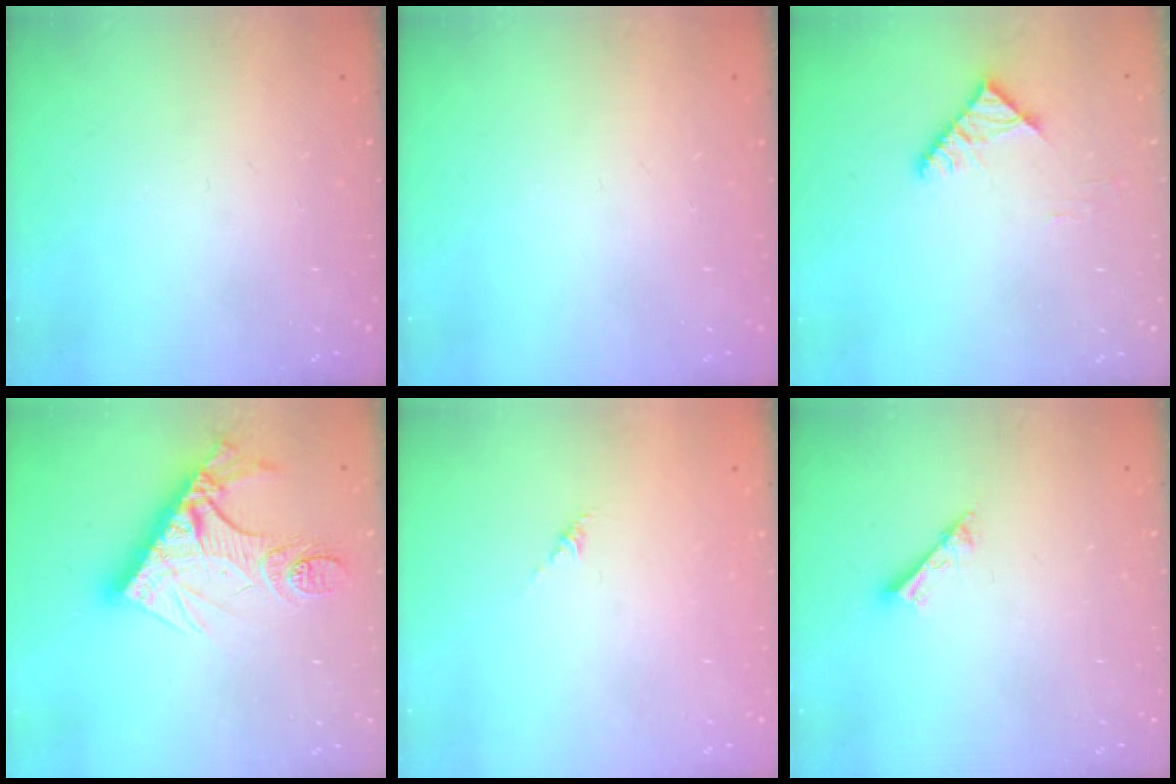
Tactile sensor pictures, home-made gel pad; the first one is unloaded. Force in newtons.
{"total": 0.0}
{"total": 4.5, "press": 4.4, "slide": 0.8}
{"total": 15.0, "press": 14.9, "slide": 1.4}
{"total": 0.0}
{"total": 2.6, "press": 2.6, "slide": 0.1}